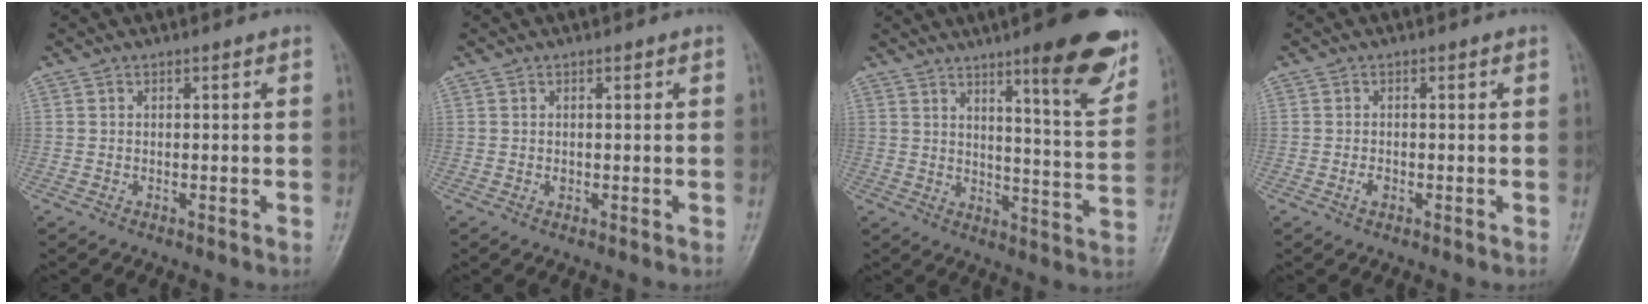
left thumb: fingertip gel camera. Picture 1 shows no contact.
{"total": 0.8, "force": [0.1, 0.6, 0.4], "torque": [-0.003, 0.000, 0.000]}
{"total": 15.7, "force": [9.5, 2.7, 12.3], "torque": [-0.136, -0.056, 0.132]}
{"total": 1.3, "force": [-0.5, 0.8, 0.9], "torque": [-0.014, 0.000, -0.010]}